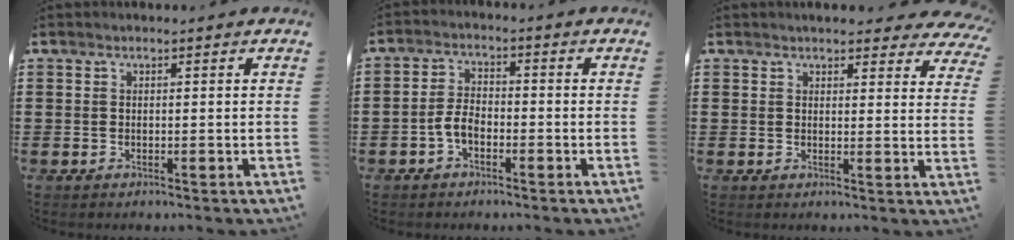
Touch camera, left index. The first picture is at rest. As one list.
[{"total": 3.7, "force": [-1.8, 1.7, 2.7], "torque": [-0.070, 0.001, -0.041]}, {"total": 3.6, "force": [3.4, 0.9, 0.9], "torque": [-0.021, -0.011, 0.062]}]